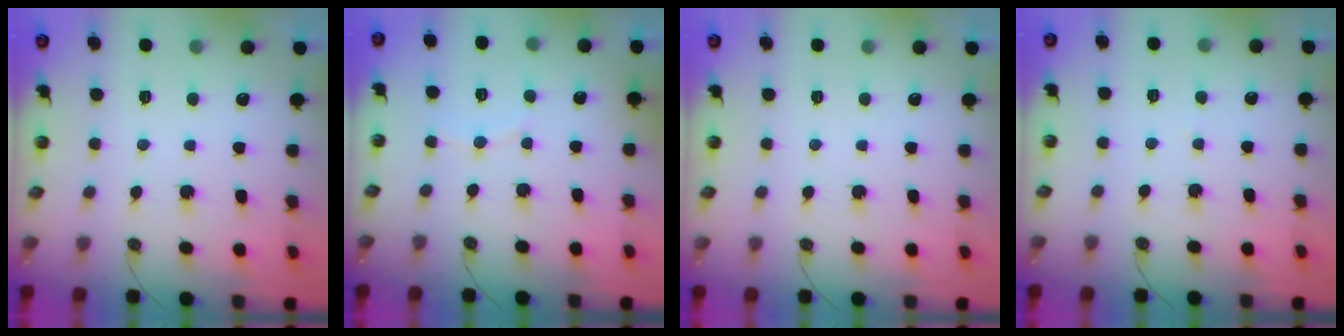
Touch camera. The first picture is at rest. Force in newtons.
{"total": 4.2, "press": 4.1, "slide": 1.0}
{"total": 0.0}
{"total": 4.5, "press": 4.5, "slide": 0.3}